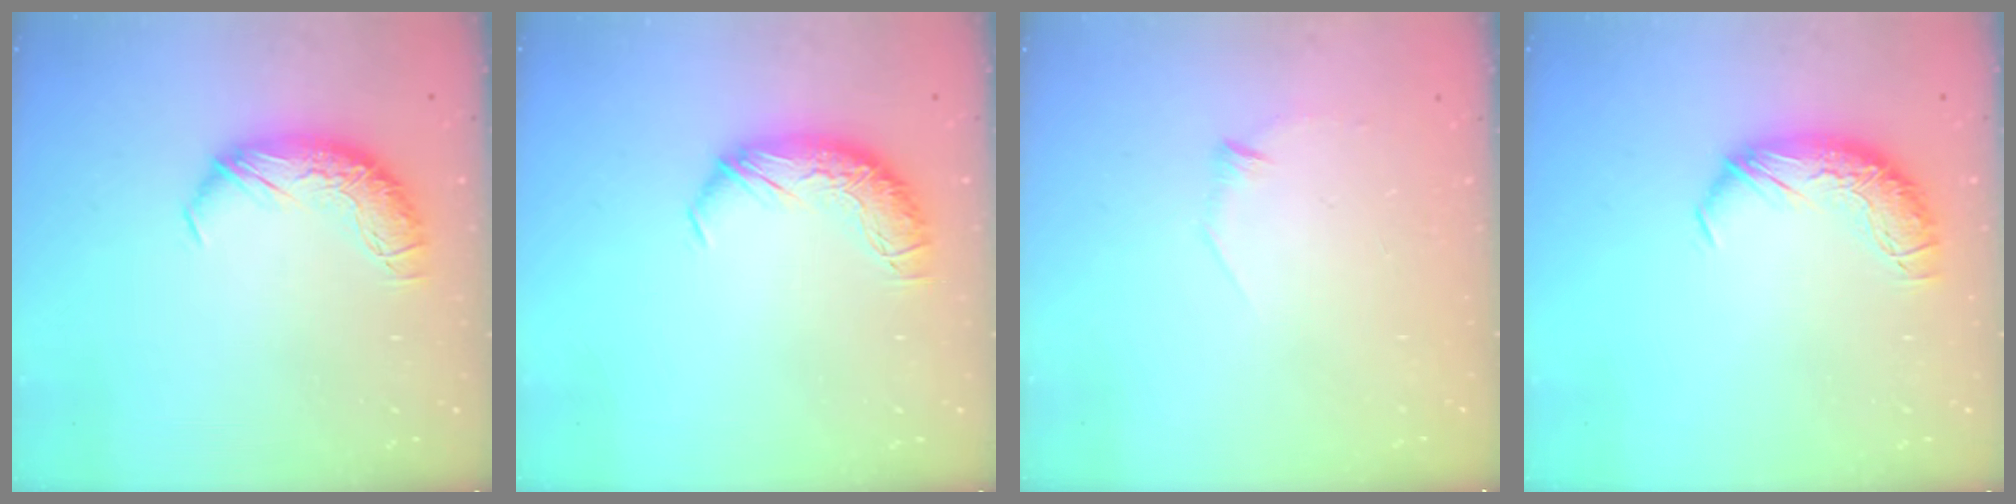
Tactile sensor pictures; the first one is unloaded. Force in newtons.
{"total": 0.0}
{"total": 7.9, "press": 7.9, "slide": 0.7}
{"total": 0.0}